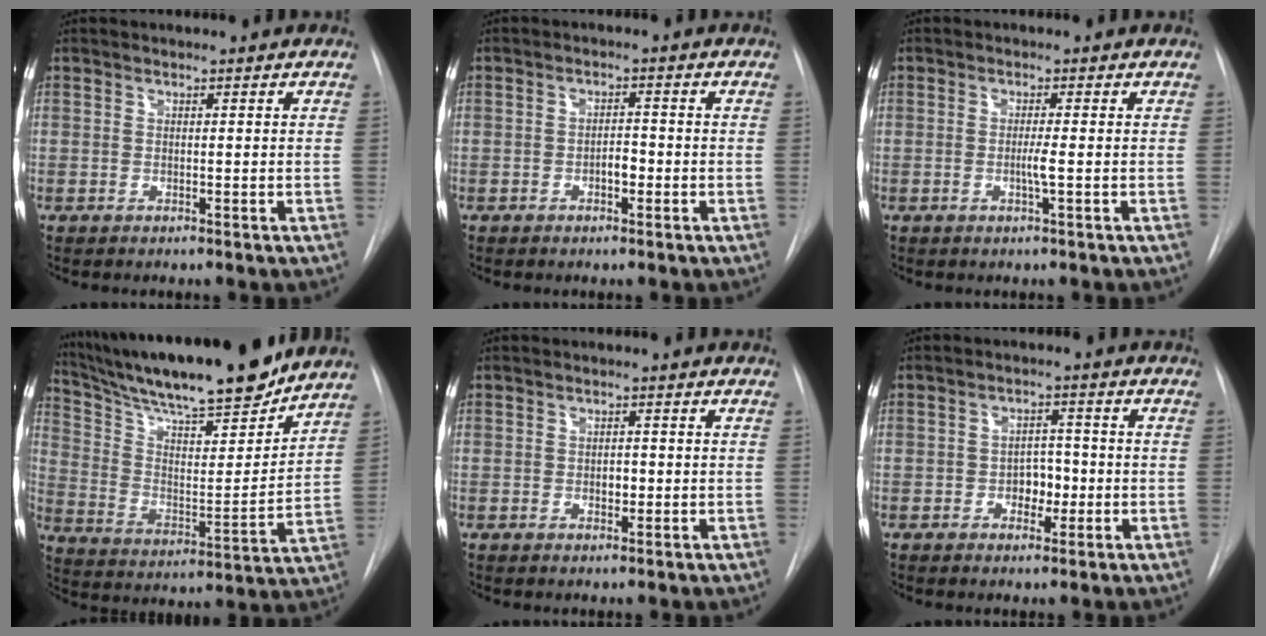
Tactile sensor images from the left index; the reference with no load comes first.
{"total": 2.4, "force": [-1.4, 1.0, 1.6], "torque": [-0.021, 0.000, -0.023]}
{"total": 1.9, "force": [-1.0, -0.4, 1.6], "torque": [-0.033, -0.009, -0.017]}
{"total": 22.4, "force": [19.6, 2.2, 10.8], "torque": [-0.195, -0.018, 0.310]}
{"total": 1.6, "force": [-0.8, 0.9, 1.1], "torque": [-0.016, -0.004, -0.011]}
{"total": 4.0, "force": [-1.6, 2.6, 2.6], "torque": [-0.031, 0.002, -0.022]}